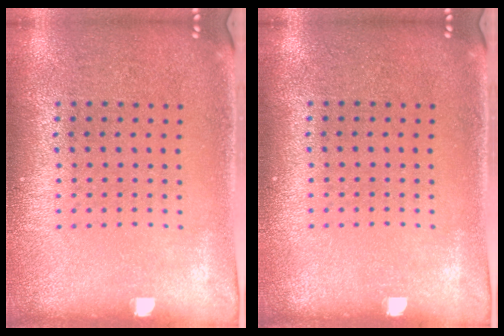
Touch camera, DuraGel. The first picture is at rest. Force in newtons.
{"total": 0.0}